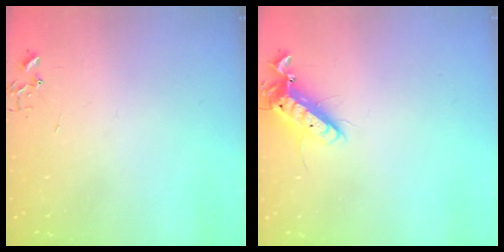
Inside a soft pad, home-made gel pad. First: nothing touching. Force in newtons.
{"total": 12.2, "press": 12.0, "slide": 2.3}